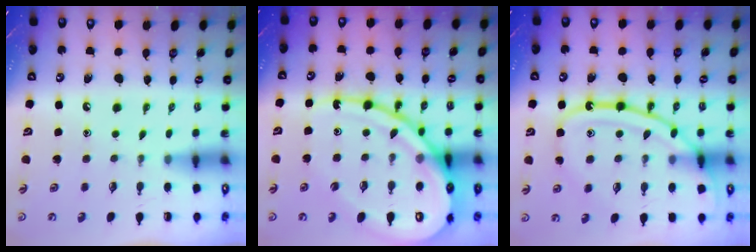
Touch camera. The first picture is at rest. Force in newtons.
{"total": 20.9, "press": 20.8, "slide": 2.3}
{"total": 16.8, "press": 16.7, "slide": 1.4}